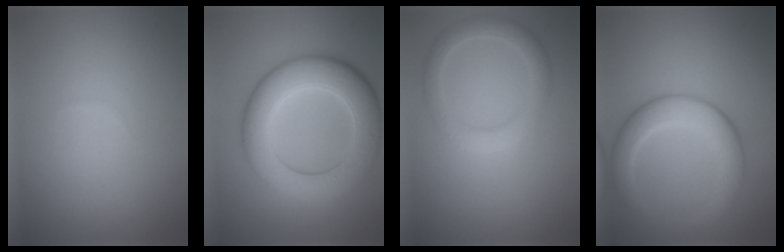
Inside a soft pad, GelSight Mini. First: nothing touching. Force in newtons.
{"total": 8.8, "press": 8.8, "slide": 0.1}
{"total": 3.0, "press": 3.0, "slide": 0.1}
{"total": 5.1, "press": 5.1, "slide": 0.3}